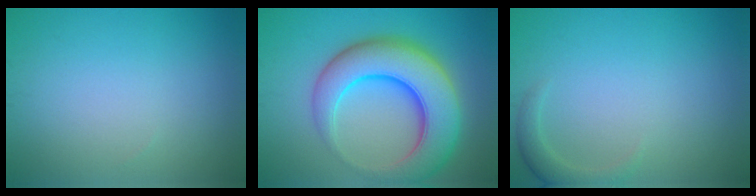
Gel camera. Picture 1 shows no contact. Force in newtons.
{"total": 10.1, "press": 10.1, "slide": 0.5}
{"total": 1.8, "press": 1.8, "slide": 0.3}